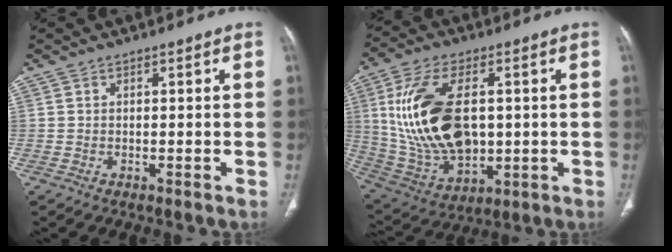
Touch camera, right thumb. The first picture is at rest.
{"total": 21.3, "force": [2.2, 12.2, 17.3], "torque": [-0.333, -0.010, 0.057]}